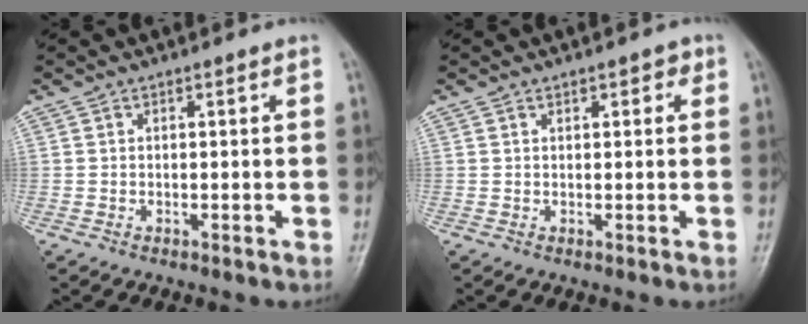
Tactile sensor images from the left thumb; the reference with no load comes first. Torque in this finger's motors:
{"motor_torque": [-0.12, -0.03, -0.16, -0.20, -0.09]}